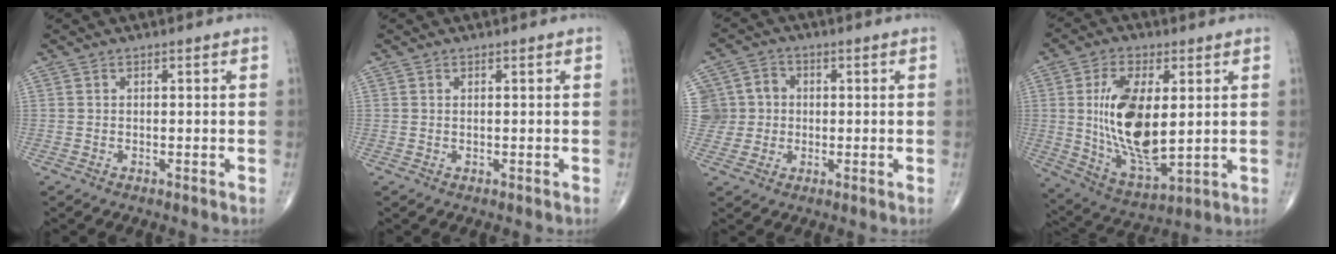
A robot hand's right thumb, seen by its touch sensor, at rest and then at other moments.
{"total": 0.0}
{"total": 8.3, "force": [0.8, 8.1, 1.8], "torque": [-0.010, 0.023, 0.016]}
{"total": 17.6, "force": [2.0, 8.4, 15.3], "torque": [-0.276, -0.020, 0.049]}